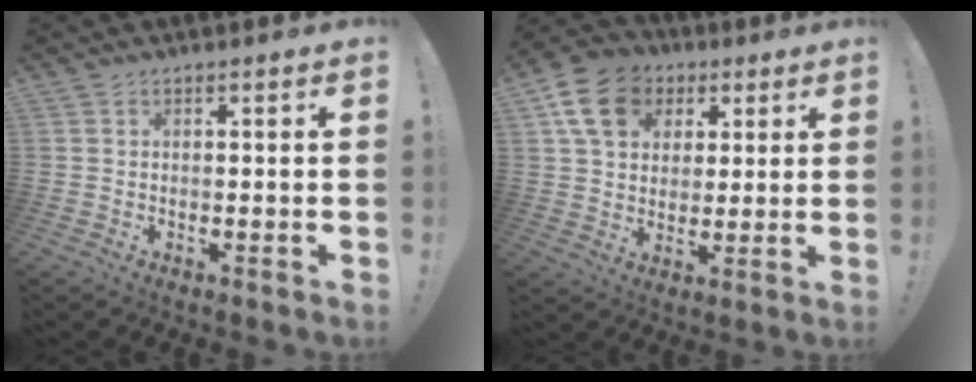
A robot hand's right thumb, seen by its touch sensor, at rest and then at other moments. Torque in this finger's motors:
{"motor_torque": [0.83, 1.96, 0.49, 0.86, 0.11]}